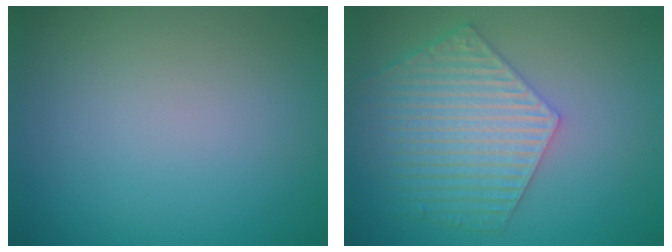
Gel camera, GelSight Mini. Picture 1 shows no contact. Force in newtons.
{"total": 6.5, "press": 5.0, "slide": 4.2}